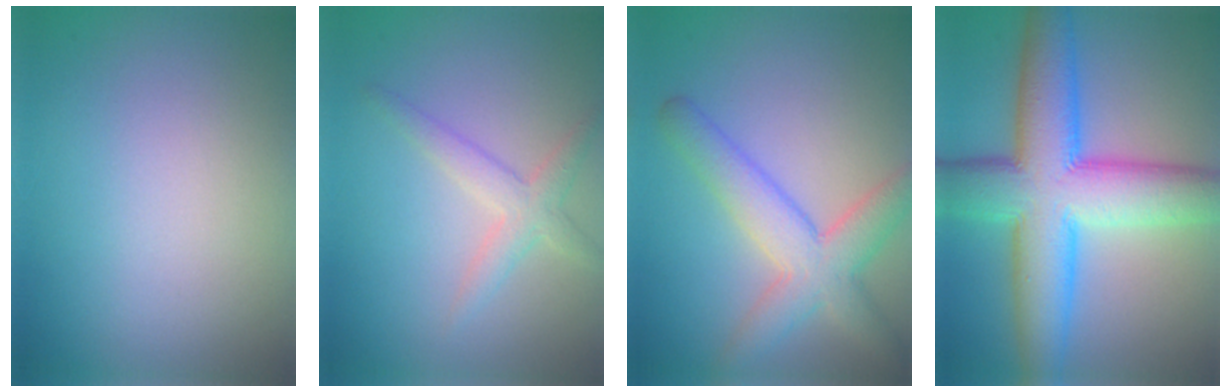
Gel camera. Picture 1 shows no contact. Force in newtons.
{"total": 2.5, "press": 2.5, "slide": 0.2}
{"total": 5.6, "press": 5.6, "slide": 0.3}
{"total": 11.7, "press": 11.7, "slide": 0.0}